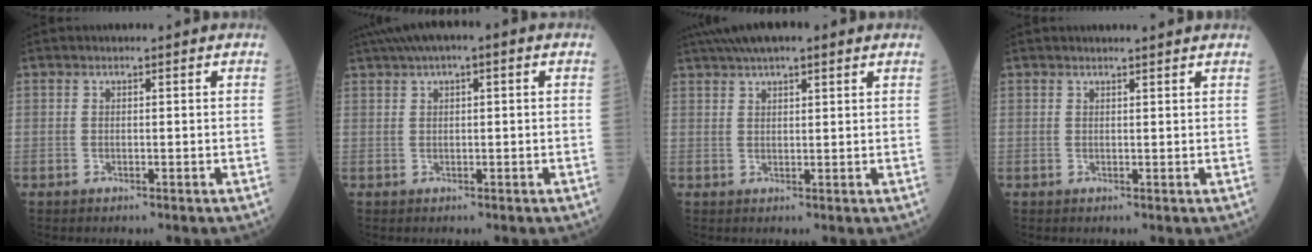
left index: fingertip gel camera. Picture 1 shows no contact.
{"total": 5.7, "force": [3.0, 1.3, 4.7], "torque": [-0.085, 0.035, 0.046]}
{"total": 8.8, "force": [6.5, 1.8, 5.6], "torque": [-0.093, 0.043, 0.100]}
{"total": 3.1, "force": [2.9, -0.1, 1.0], "torque": [-0.014, 0.010, 0.033]}